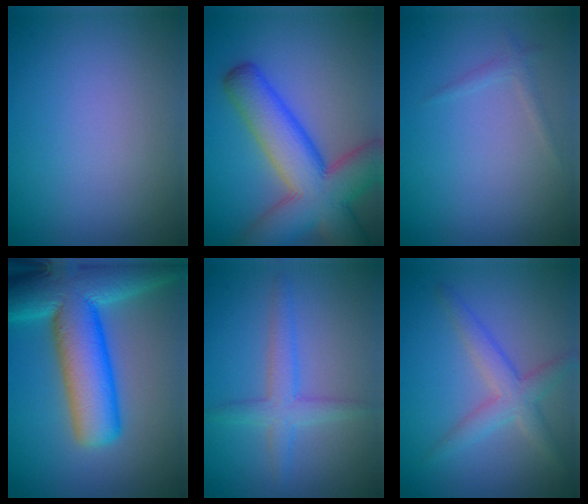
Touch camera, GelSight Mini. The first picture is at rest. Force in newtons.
{"total": 10.5, "press": 10.5, "slide": 0.4}
{"total": 0.9, "press": 0.9, "slide": 0.0}
{"total": 13.4, "press": 13.4, "slide": 0.7}
{"total": 2.7, "press": 2.7, "slide": 0.2}
{"total": 3.3, "press": 3.3, "slide": 0.1}